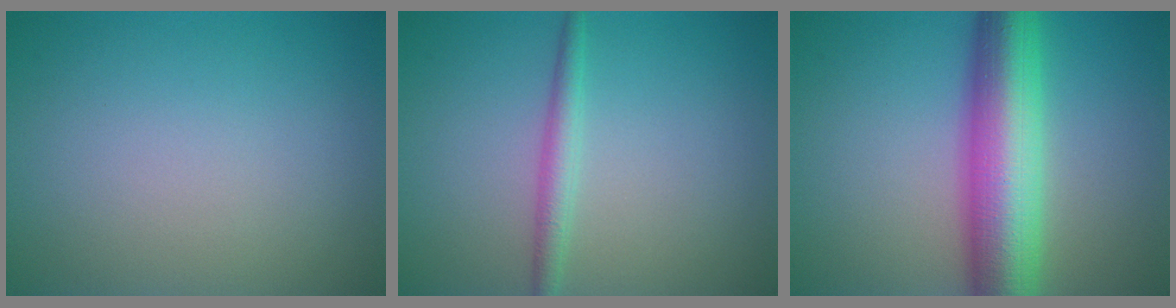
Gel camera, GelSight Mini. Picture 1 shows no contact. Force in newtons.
{"total": 2.0, "press": 2.0, "slide": 0.0}
{"total": 9.8, "press": 9.8, "slide": 0.1}